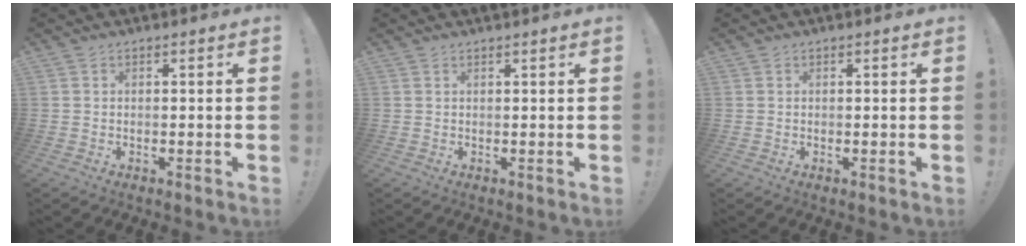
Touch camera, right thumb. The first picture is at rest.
{"total": 0.8, "force": [0.6, -0.4, 0.4], "torque": [0.001, -0.005, 0.010]}
{"total": 0.0}